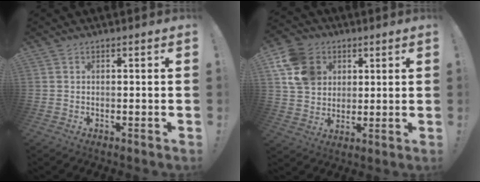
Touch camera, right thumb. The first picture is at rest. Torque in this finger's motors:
{"motor_torque": [0.59, 2.07, 0.81, 0.29, 0.13]}